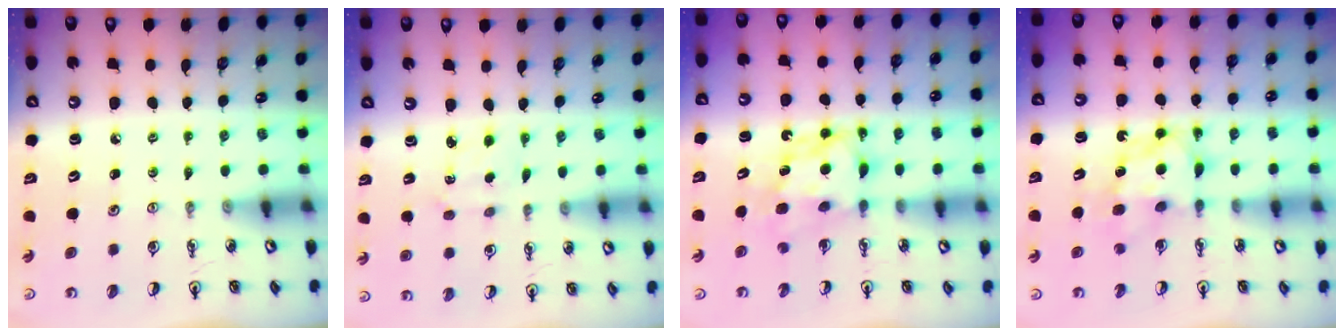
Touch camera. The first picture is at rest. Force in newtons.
{"total": 2.5, "press": 2.4, "slide": 0.6}
{"total": 6.6, "press": 6.5, "slide": 0.4}
{"total": 7.2, "press": 7.2, "slide": 0.6}